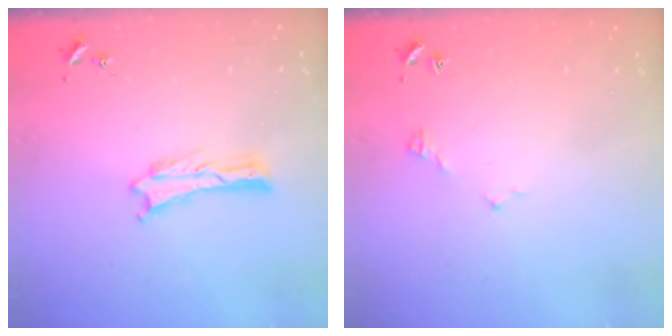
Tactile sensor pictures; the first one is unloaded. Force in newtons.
{"total": 2.9, "press": 2.9, "slide": 0.3}